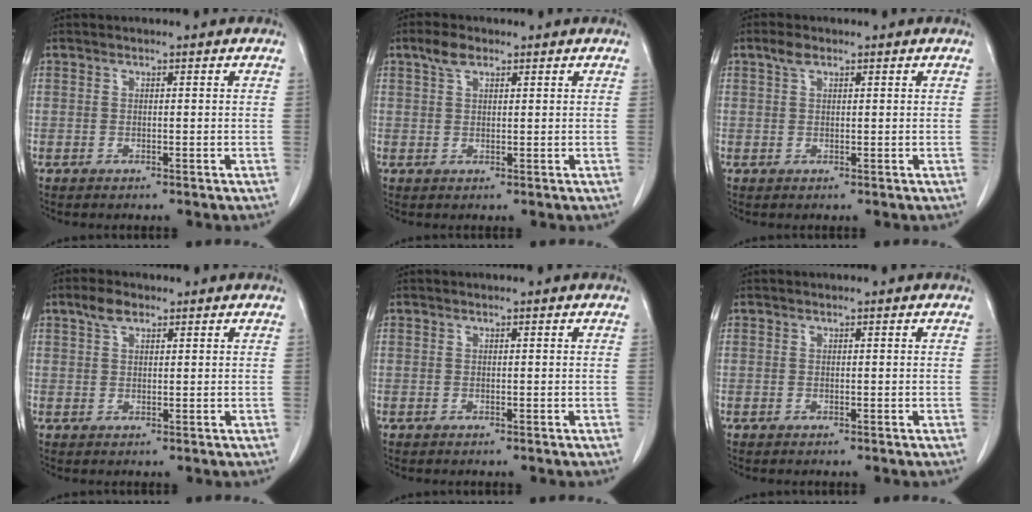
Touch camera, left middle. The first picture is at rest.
{"total": 2.7, "force": [1.8, 1.3, 1.6], "torque": [-0.035, 0.008, 0.036]}
{"total": 1.7, "force": [1.1, 0.8, 1.0], "torque": [-0.022, 0.009, 0.022]}
{"total": 2.7, "force": [1.8, 1.3, 1.6], "torque": [-0.032, 0.007, 0.036]}
{"total": 0.0}
{"total": 0.0}